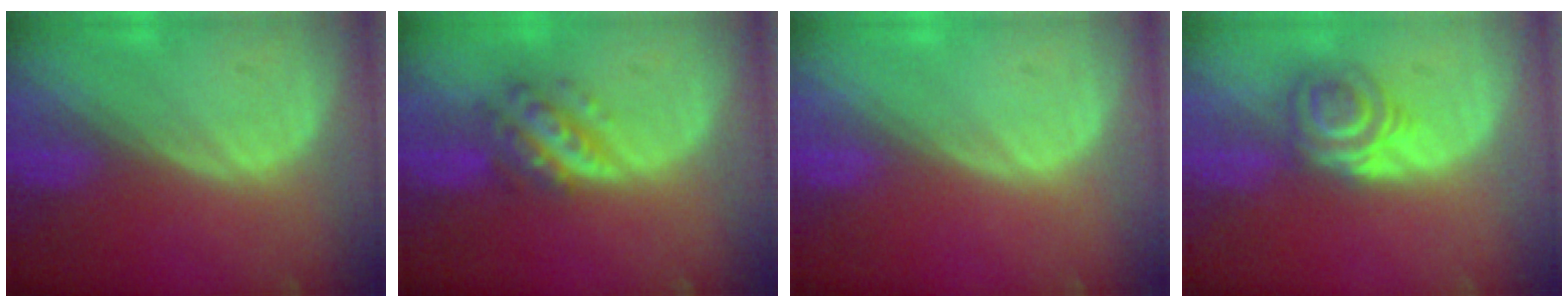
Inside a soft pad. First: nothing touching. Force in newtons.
{"total": 5.6, "press": 5.2, "slide": 2.2}
{"total": 0.0}
{"total": 6.3, "press": 5.4, "slide": 3.2}